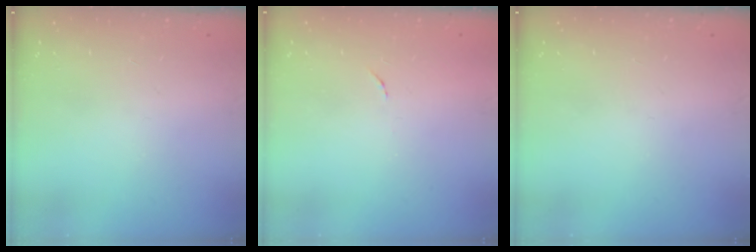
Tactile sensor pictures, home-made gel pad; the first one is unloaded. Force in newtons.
{"total": 4.2, "press": 4.2, "slide": 0.3}
{"total": 0.0}